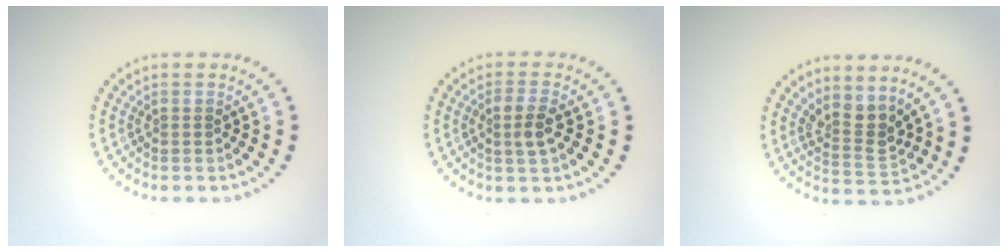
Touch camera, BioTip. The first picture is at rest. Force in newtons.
{"total": 2.2, "press": 2.1, "slide": 0.7}
{"total": 2.8, "press": 1.9, "slide": 2.0}